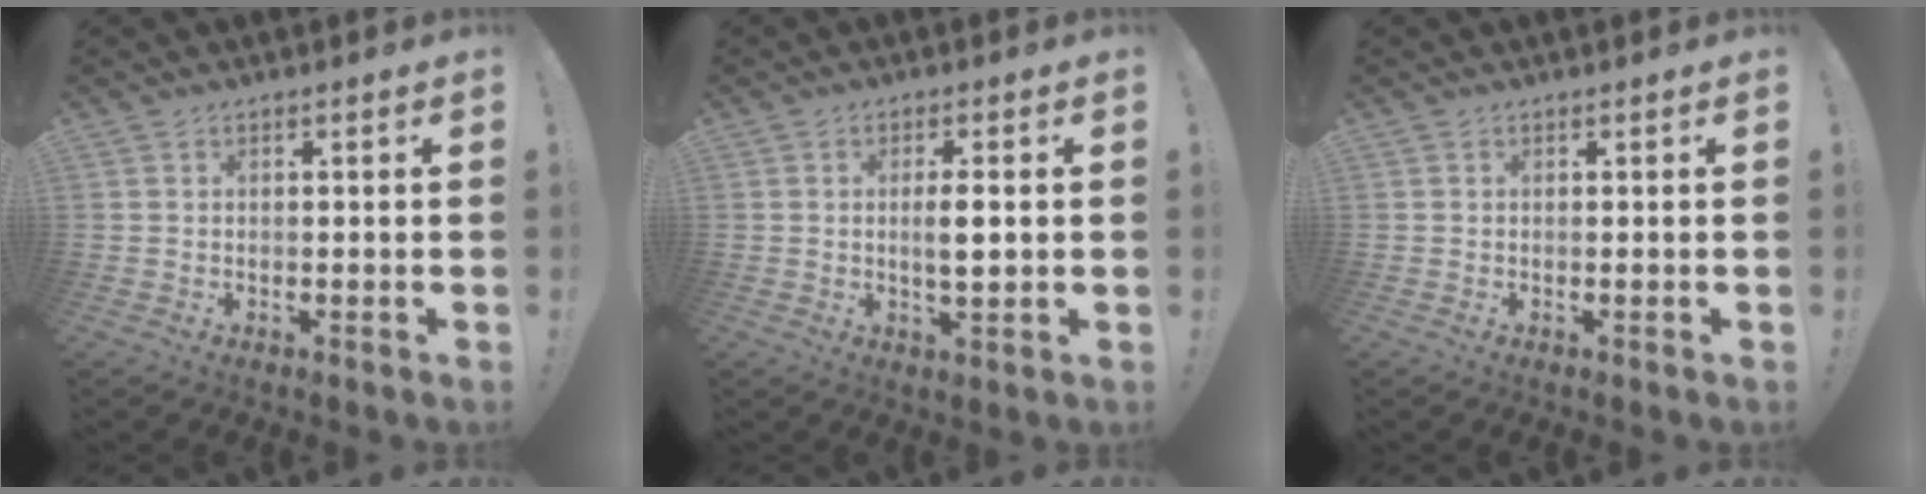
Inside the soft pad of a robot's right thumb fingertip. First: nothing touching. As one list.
[{"total": 4.8, "force": [0.1, 1.3, 4.6], "torque": [-0.070, -0.003, -0.002]}, {"total": 0.0}]